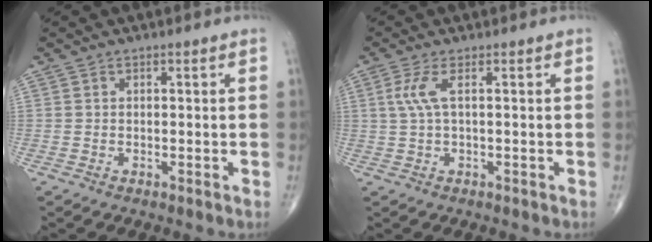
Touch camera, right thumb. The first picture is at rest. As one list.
[{"total": 3.3, "force": [0.7, 0.6, 3.2], "torque": [-0.095, 0.009, 0.017]}]